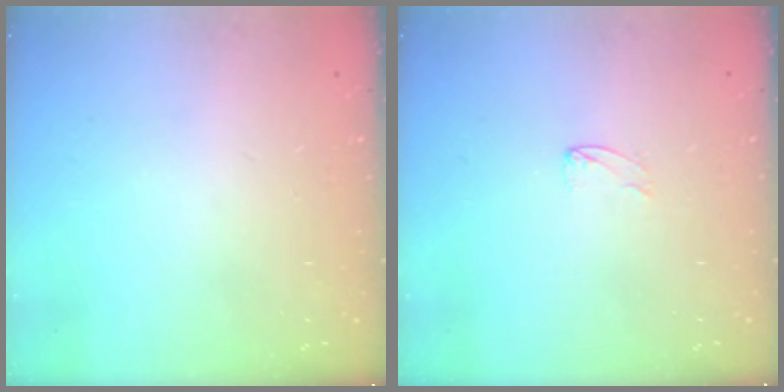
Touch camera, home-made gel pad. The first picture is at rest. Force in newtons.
{"total": 2.7, "press": 2.7, "slide": 0.2}